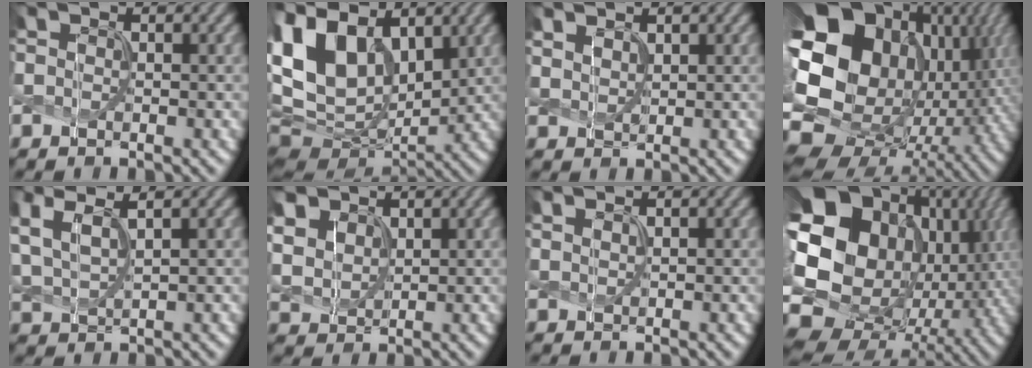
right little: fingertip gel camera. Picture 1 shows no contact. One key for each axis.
{"total": 15.3, "fx": 5.6, "fy": 9.8, "fz": 10.2, "tx": -0.225, "ty": 0.017, "tz": 0.103}
{"total": 1.7, "fx": 1.4, "fy": 0.6, "fz": 0.7, "tx": -0.023, "ty": 0.000, "tz": 0.035}
{"total": 22.0, "fx": 1.2, "fy": 17.4, "fz": 13.5, "tx": -0.280, "ty": -0.016, "tz": 0.018}
{"total": 4.9, "fx": 2.8, "fy": 1.7, "fz": 3.7, "tx": -0.099, "ty": 0.016, "tz": 0.055}
{"total": 5.2, "fx": 2.9, "fy": 3.4, "fz": 2.7, "tx": -0.100, "ty": 0.008, "tz": 0.066}
{"total": 0.9, "fx": 0.7, "fy": 0.2, "fz": 0.5, "tx": -0.011, "ty": -0.003, "tz": 0.013}
{"total": 22.6, "fx": 1.4, "fy": 19.1, "fz": 11.9, "tx": -0.246, "ty": 0.006, "tz": 0.015}